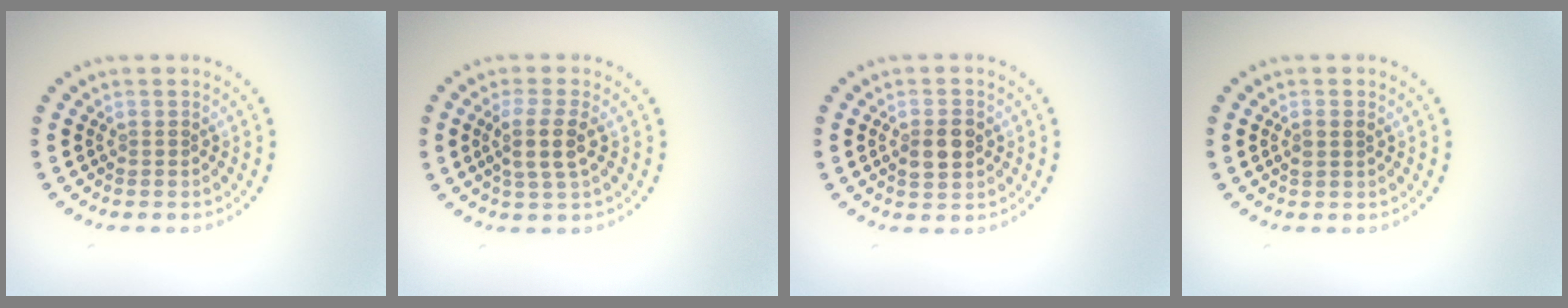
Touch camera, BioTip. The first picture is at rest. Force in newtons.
{"total": 2.8, "press": 2.6, "slide": 1.2}
{"total": 2.8, "press": 2.8, "slide": 0.2}
{"total": 1.0, "press": 1.0, "slide": 0.2}